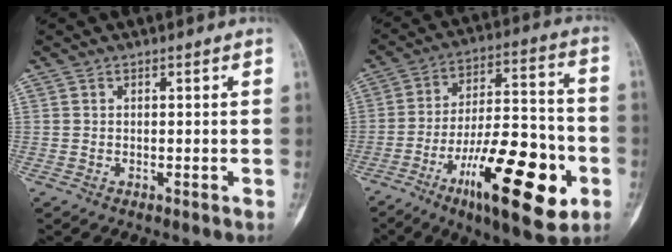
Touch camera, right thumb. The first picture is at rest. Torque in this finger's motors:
{"motor_torque": [0.59, 0.81, 1.67, -1.10, 0.05]}